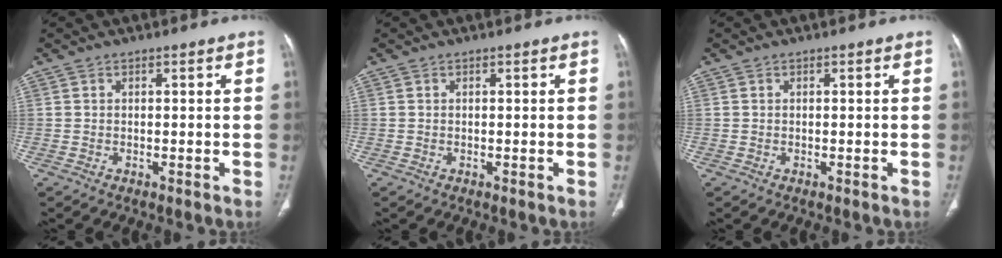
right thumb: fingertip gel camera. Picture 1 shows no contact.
{"total": 0.0}
{"total": 0.0}